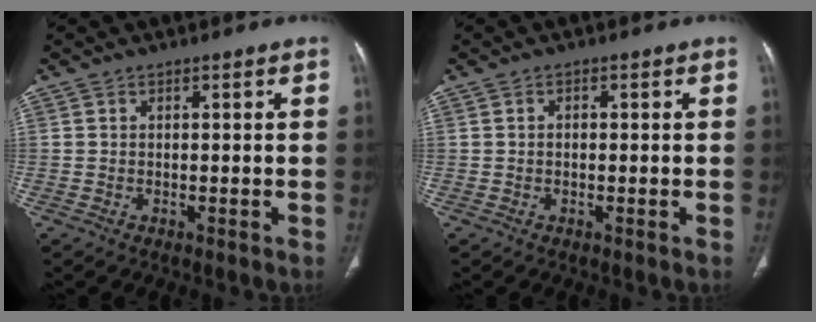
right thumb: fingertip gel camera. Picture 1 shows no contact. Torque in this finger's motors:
{"motor_torque": [-0.15, 0.22, -0.11, 0.44, 0.02]}